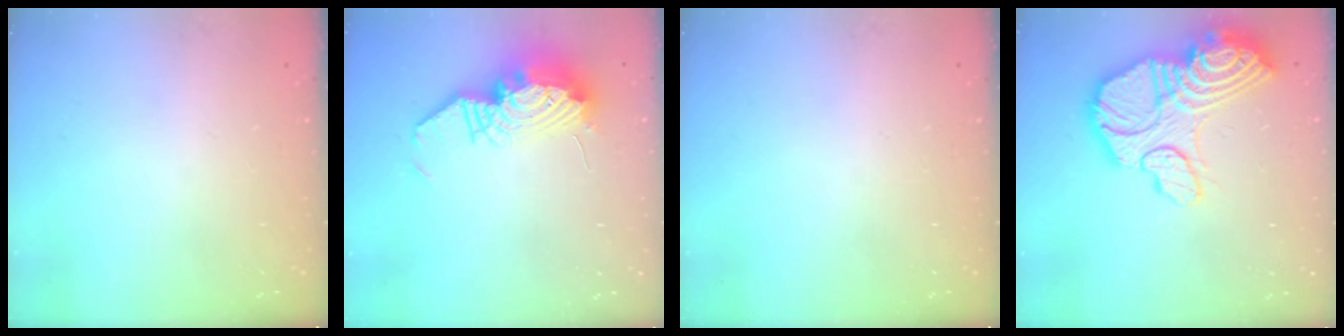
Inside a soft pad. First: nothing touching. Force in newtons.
{"total": 15.1, "press": 15.1, "slide": 1.3}
{"total": 0.0}
{"total": 27.3, "press": 27.1, "slide": 2.8}